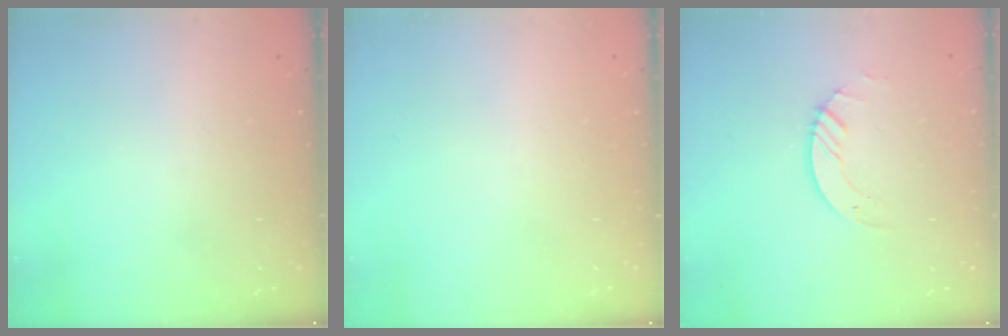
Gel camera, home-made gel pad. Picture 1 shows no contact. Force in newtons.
{"total": 0.0}
{"total": 2.6, "press": 2.6, "slide": 0.3}